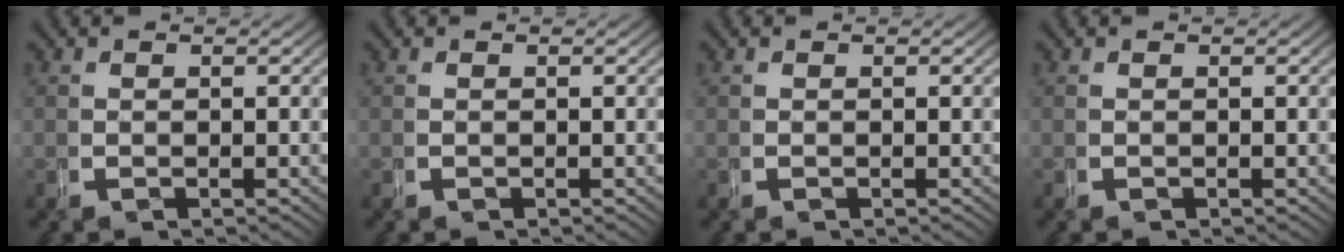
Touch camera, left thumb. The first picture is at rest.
{"total": 0.0}
{"total": 0.0}
{"total": 0.0}